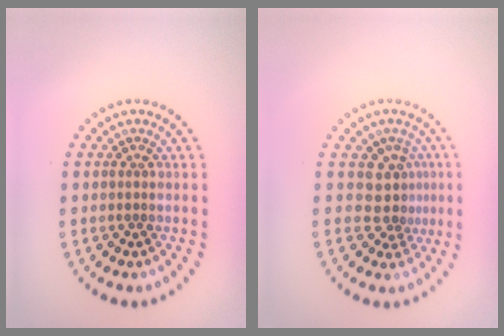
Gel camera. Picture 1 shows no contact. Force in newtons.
{"total": 2.9, "press": 2.1, "slide": 2.0}